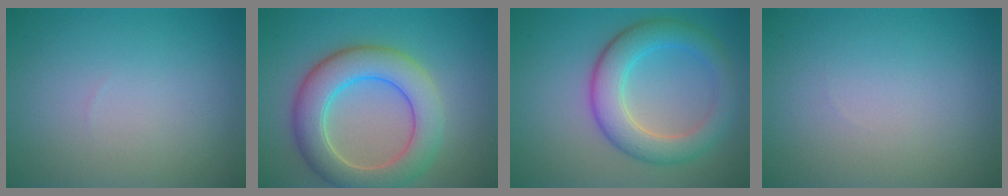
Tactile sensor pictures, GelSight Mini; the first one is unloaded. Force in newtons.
{"total": 7.3, "press": 7.3, "slide": 0.7}
{"total": 5.6, "press": 5.6, "slide": 0.1}
{"total": 0.0}